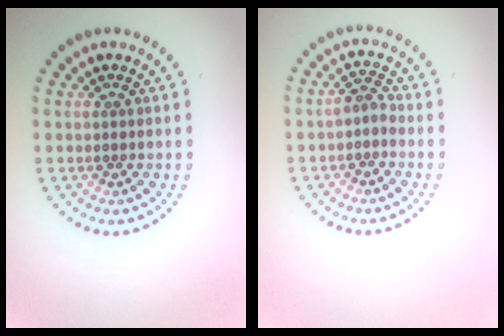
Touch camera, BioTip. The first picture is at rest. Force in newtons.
{"total": 1.3, "press": 1.2, "slide": 0.7}